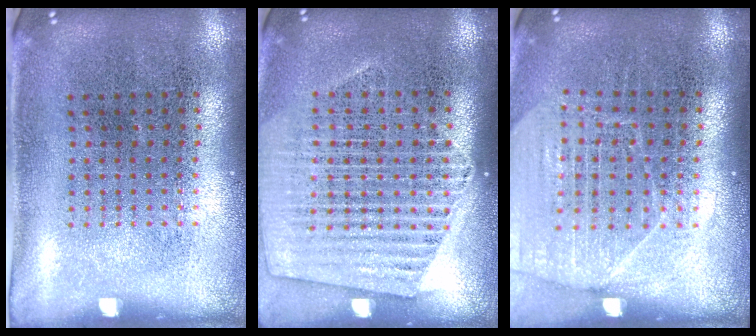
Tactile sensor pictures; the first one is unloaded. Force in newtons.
{"total": 1.6, "press": 1.4, "slide": 0.6}
{"total": 1.6, "press": 1.6, "slide": 0.3}